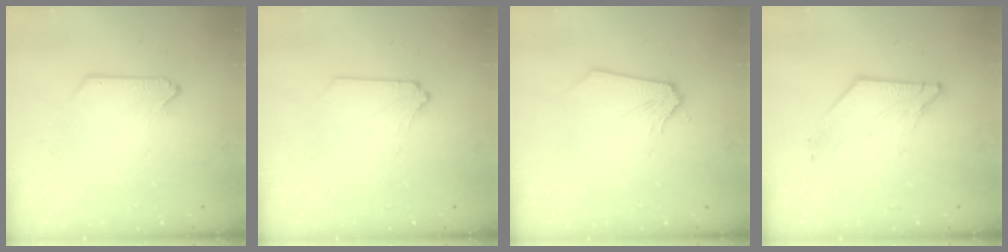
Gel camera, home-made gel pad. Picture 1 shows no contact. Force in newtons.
{"total": 0.0}
{"total": 0.0}
{"total": 4.2, "press": 4.2, "slide": 0.4}